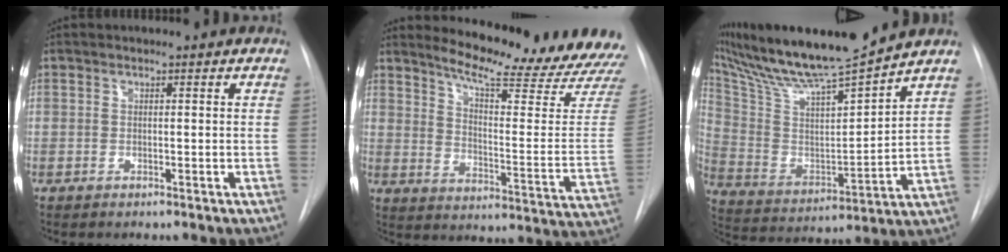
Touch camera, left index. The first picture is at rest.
{"total": 20.7, "force": [19.7, -0.1, 6.5], "torque": [-0.104, -0.127, 0.243]}
{"total": 17.5, "force": [15.4, -0.4, 8.2], "torque": [-0.155, -0.006, 0.277]}